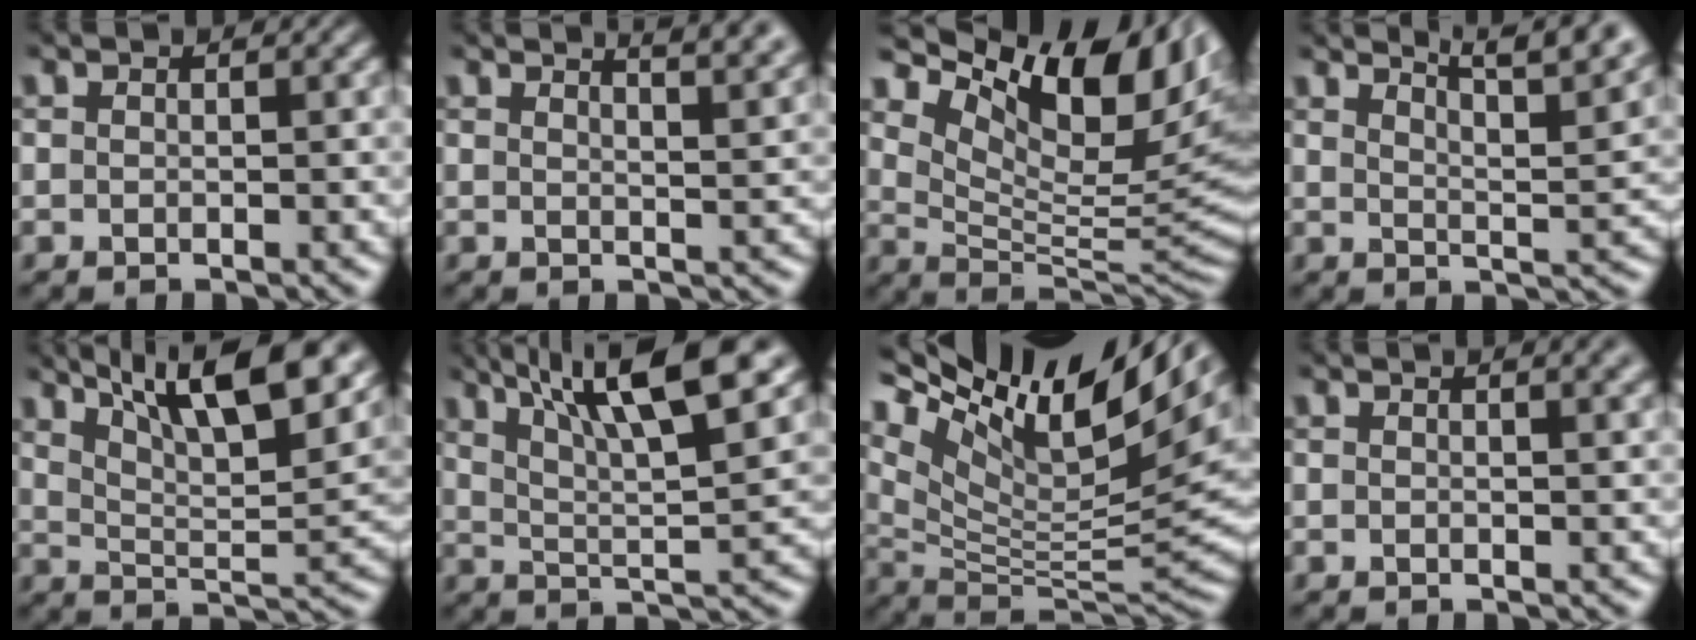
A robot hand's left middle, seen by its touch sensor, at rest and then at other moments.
{"total": 6.4, "force": [4.6, 2.1, 3.8], "torque": [-0.019, 0.037, 0.033]}
{"total": 12.6, "force": [7.4, 5.1, 8.8], "torque": [-0.147, 0.012, 0.131]}
{"total": 9.0, "force": [7.0, 2.1, 5.1], "torque": [-0.049, 0.021, 0.062]}
{"total": 12.9, "force": [8.2, 4.0, 9.0], "torque": [-0.130, 0.021, 0.104]}
{"total": 11.9, "force": [6.7, 2.9, 9.3], "torque": [-0.148, 0.016, 0.108]}
{"total": 15.5, "force": [8.7, 5.3, 11.7], "torque": [-0.241, 0.033, 0.162]}
{"total": 3.1, "force": [1.9, 1.3, 2.1], "torque": [-0.005, 0.013, 0.008]}